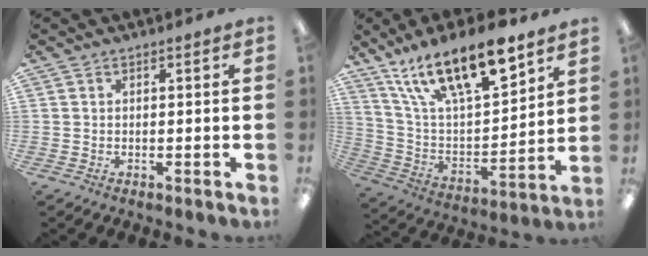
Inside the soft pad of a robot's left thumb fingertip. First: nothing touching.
{"total": 20.4, "force": [14.4, 6.8, 12.7], "torque": [-0.222, -0.084, 0.249]}